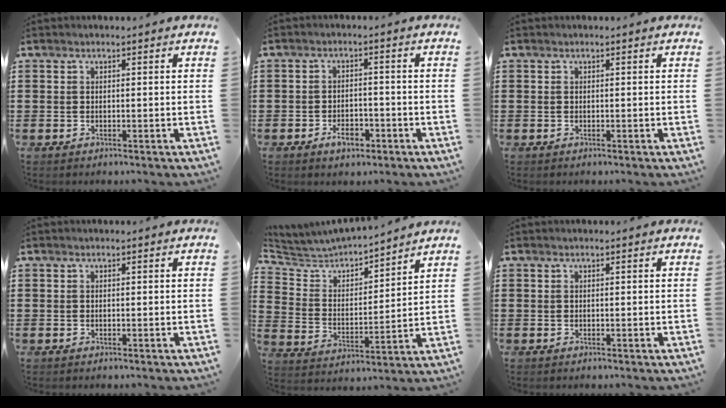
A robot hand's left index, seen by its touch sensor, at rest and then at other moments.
{"total": 3.5, "force": [-2.3, 1.8, 2.0], "torque": [-0.034, 0.005, -0.043]}
{"total": 0.0}
{"total": 0.0}
{"total": 4.3, "force": [4.1, 1.1, 0.3], "torque": [-0.037, -0.032, 0.062]}
{"total": 0.0}